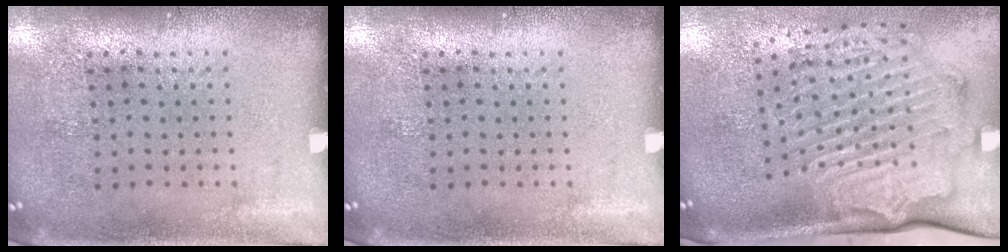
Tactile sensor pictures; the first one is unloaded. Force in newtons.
{"total": 0.0}
{"total": 2.4, "press": 2.2, "slide": 0.9}